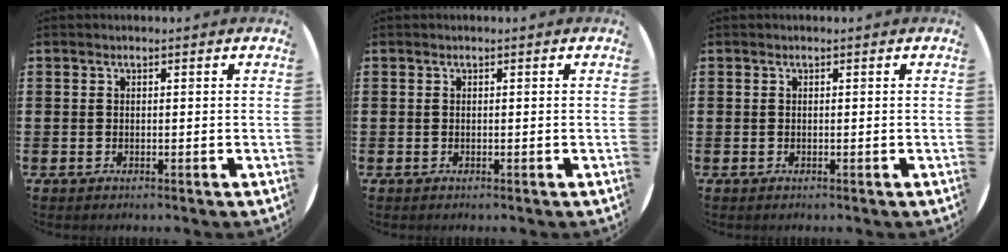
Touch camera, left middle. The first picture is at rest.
{"total": 0.0}
{"total": 0.0}